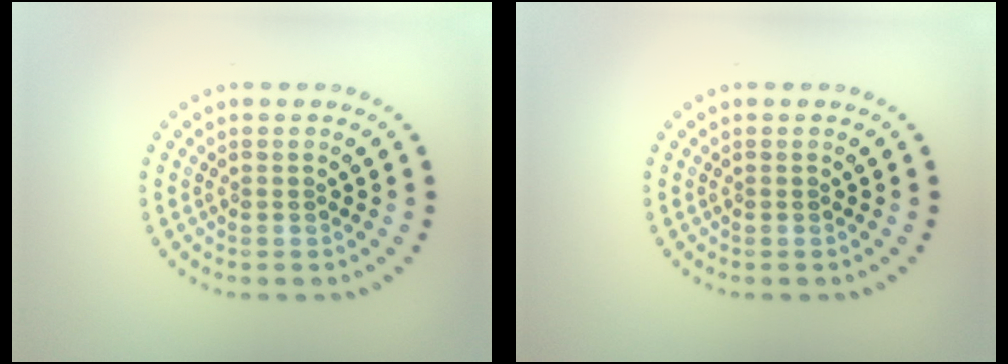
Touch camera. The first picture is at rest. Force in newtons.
{"total": 0.0}